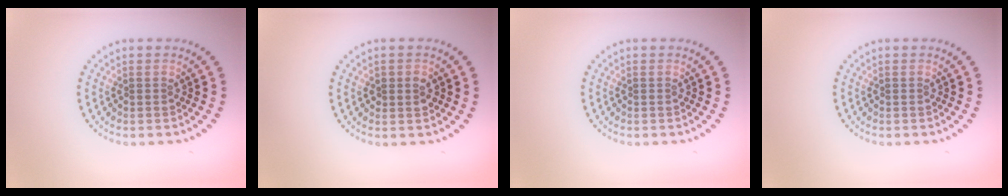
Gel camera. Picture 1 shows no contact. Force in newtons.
{"total": 1.4, "press": 1.3, "slide": 0.3}
{"total": 0.0}
{"total": 0.0}